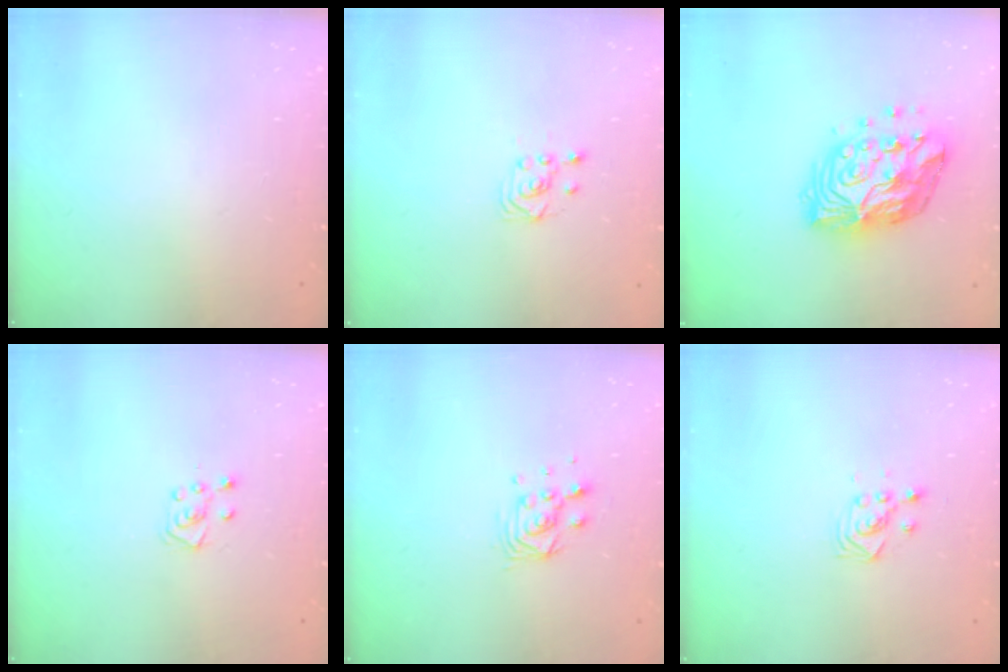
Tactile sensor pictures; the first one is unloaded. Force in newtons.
{"total": 2.7, "press": 2.4, "slide": 1.3}
{"total": 15.0, "press": 15.0, "slide": 1.5}
{"total": 4.8, "press": 4.8, "slide": 0.5}
{"total": 7.0, "press": 7.0, "slide": 0.5}
{"total": 2.9, "press": 2.9, "slide": 0.4}